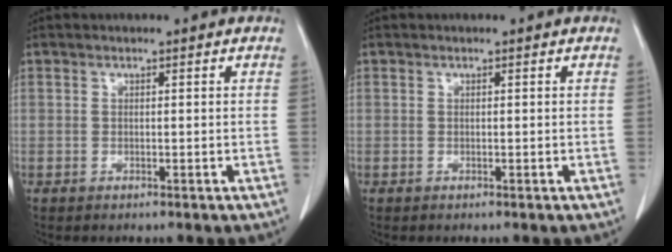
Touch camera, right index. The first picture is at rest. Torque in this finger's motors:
{"motor_torque": [0.00, 0.00, 0.00, 0.00]}